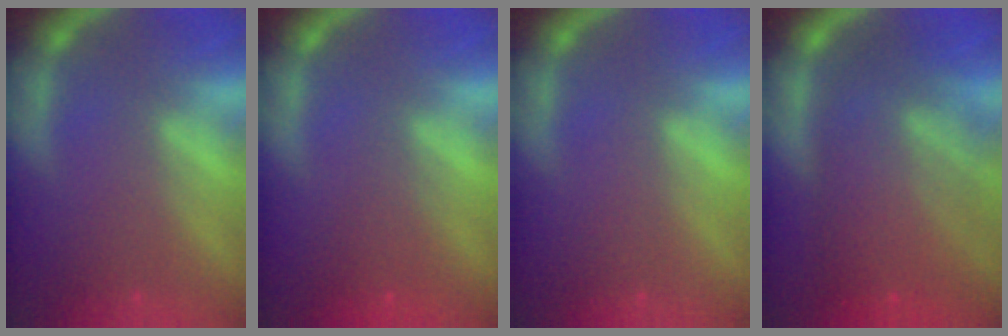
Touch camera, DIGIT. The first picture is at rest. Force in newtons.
{"total": 2.0}
{"total": 0.0}
{"total": 9.5}